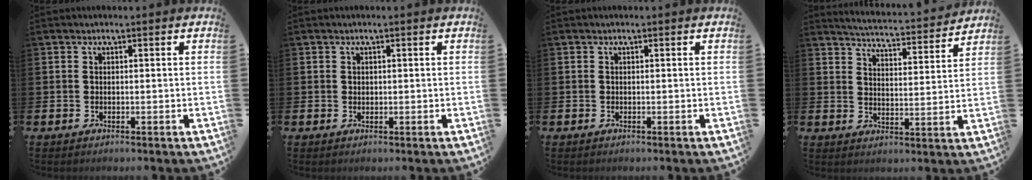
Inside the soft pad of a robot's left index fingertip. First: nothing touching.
{"total": 0.7, "force": [0.5, 0.5, 0.2], "torque": [0.007, 0.001, 0.005]}
{"total": 0.0}
{"total": 4.6, "force": [4.6, 0.1, 0.5], "torque": [-0.024, -0.043, 0.075]}